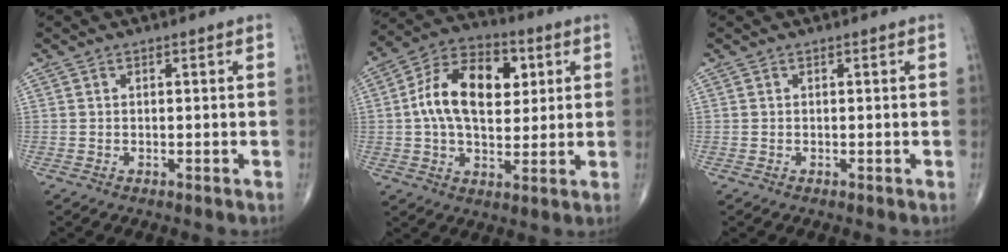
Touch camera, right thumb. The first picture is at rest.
{"total": 16.4, "force": [3.1, 10.0, 12.6], "torque": [-0.191, 0.011, 0.046]}
{"total": 0.0}